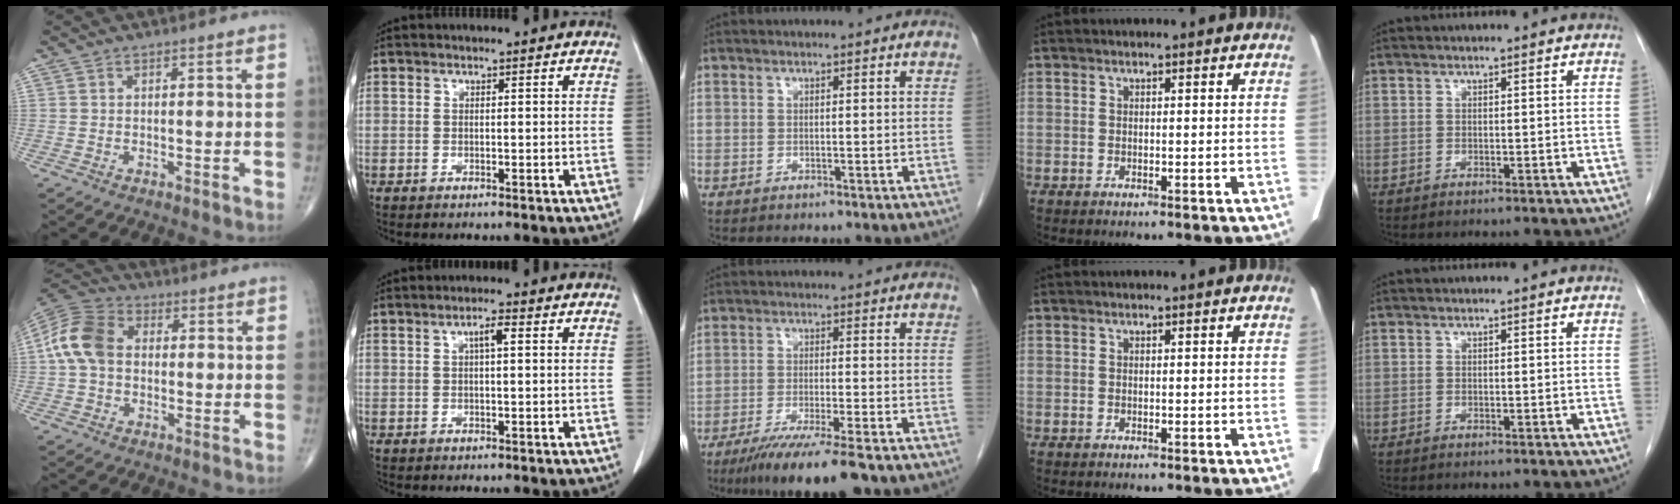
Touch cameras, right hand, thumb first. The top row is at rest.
{"thumb": {"total": 10.7, "force": [0.4, 7.8, 7.3], "torque": [-0.143, 0.030, -0.004]}, "index": {"total": 2.3, "force": [0.6, 0.3, 2.2], "torque": [-0.038, 0.004, 0.009]}, "middle": {"total": 10.4, "force": [-7.6, 0.2, 7.2], "torque": [-0.111, -0.026, -0.120]}}